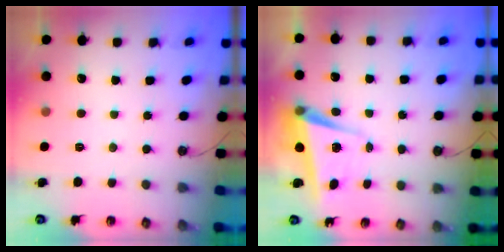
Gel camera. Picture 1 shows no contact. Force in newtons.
{"total": 5.4, "press": 5.3, "slide": 0.8}